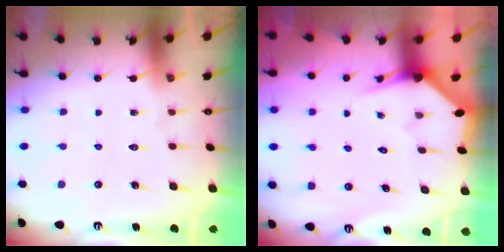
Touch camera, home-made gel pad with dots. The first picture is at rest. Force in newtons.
{"total": 2.9, "press": 2.9, "slide": 0.1}